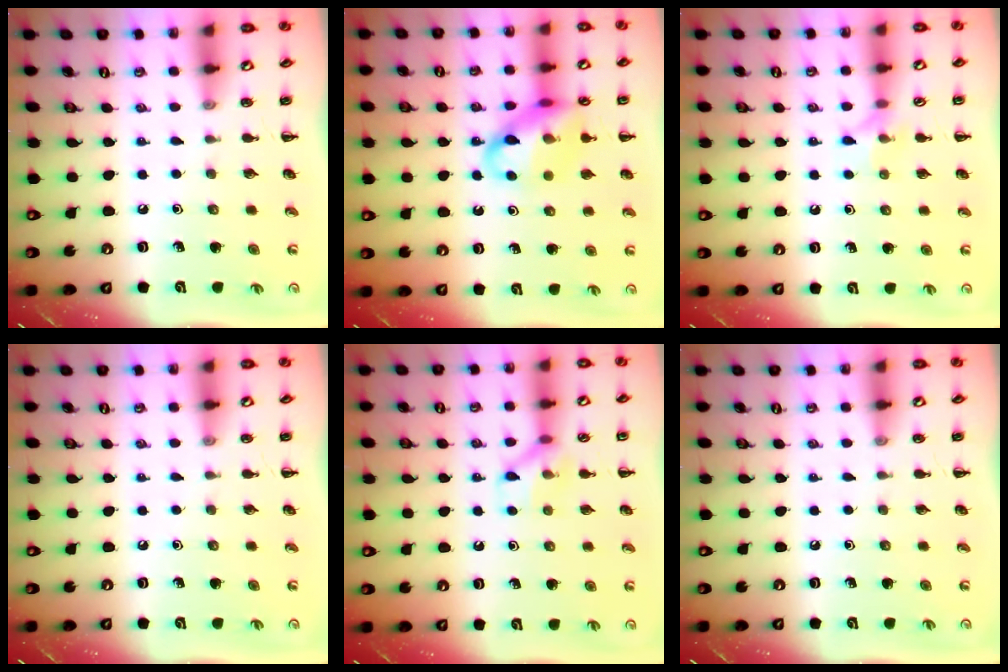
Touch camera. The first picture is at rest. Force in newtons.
{"total": 14.7, "press": 14.5, "slide": 2.7}
{"total": 6.4, "press": 6.4, "slide": 0.9}
{"total": 0.0}
{"total": 8.9, "press": 8.9, "slide": 0.7}
{"total": 0.0}